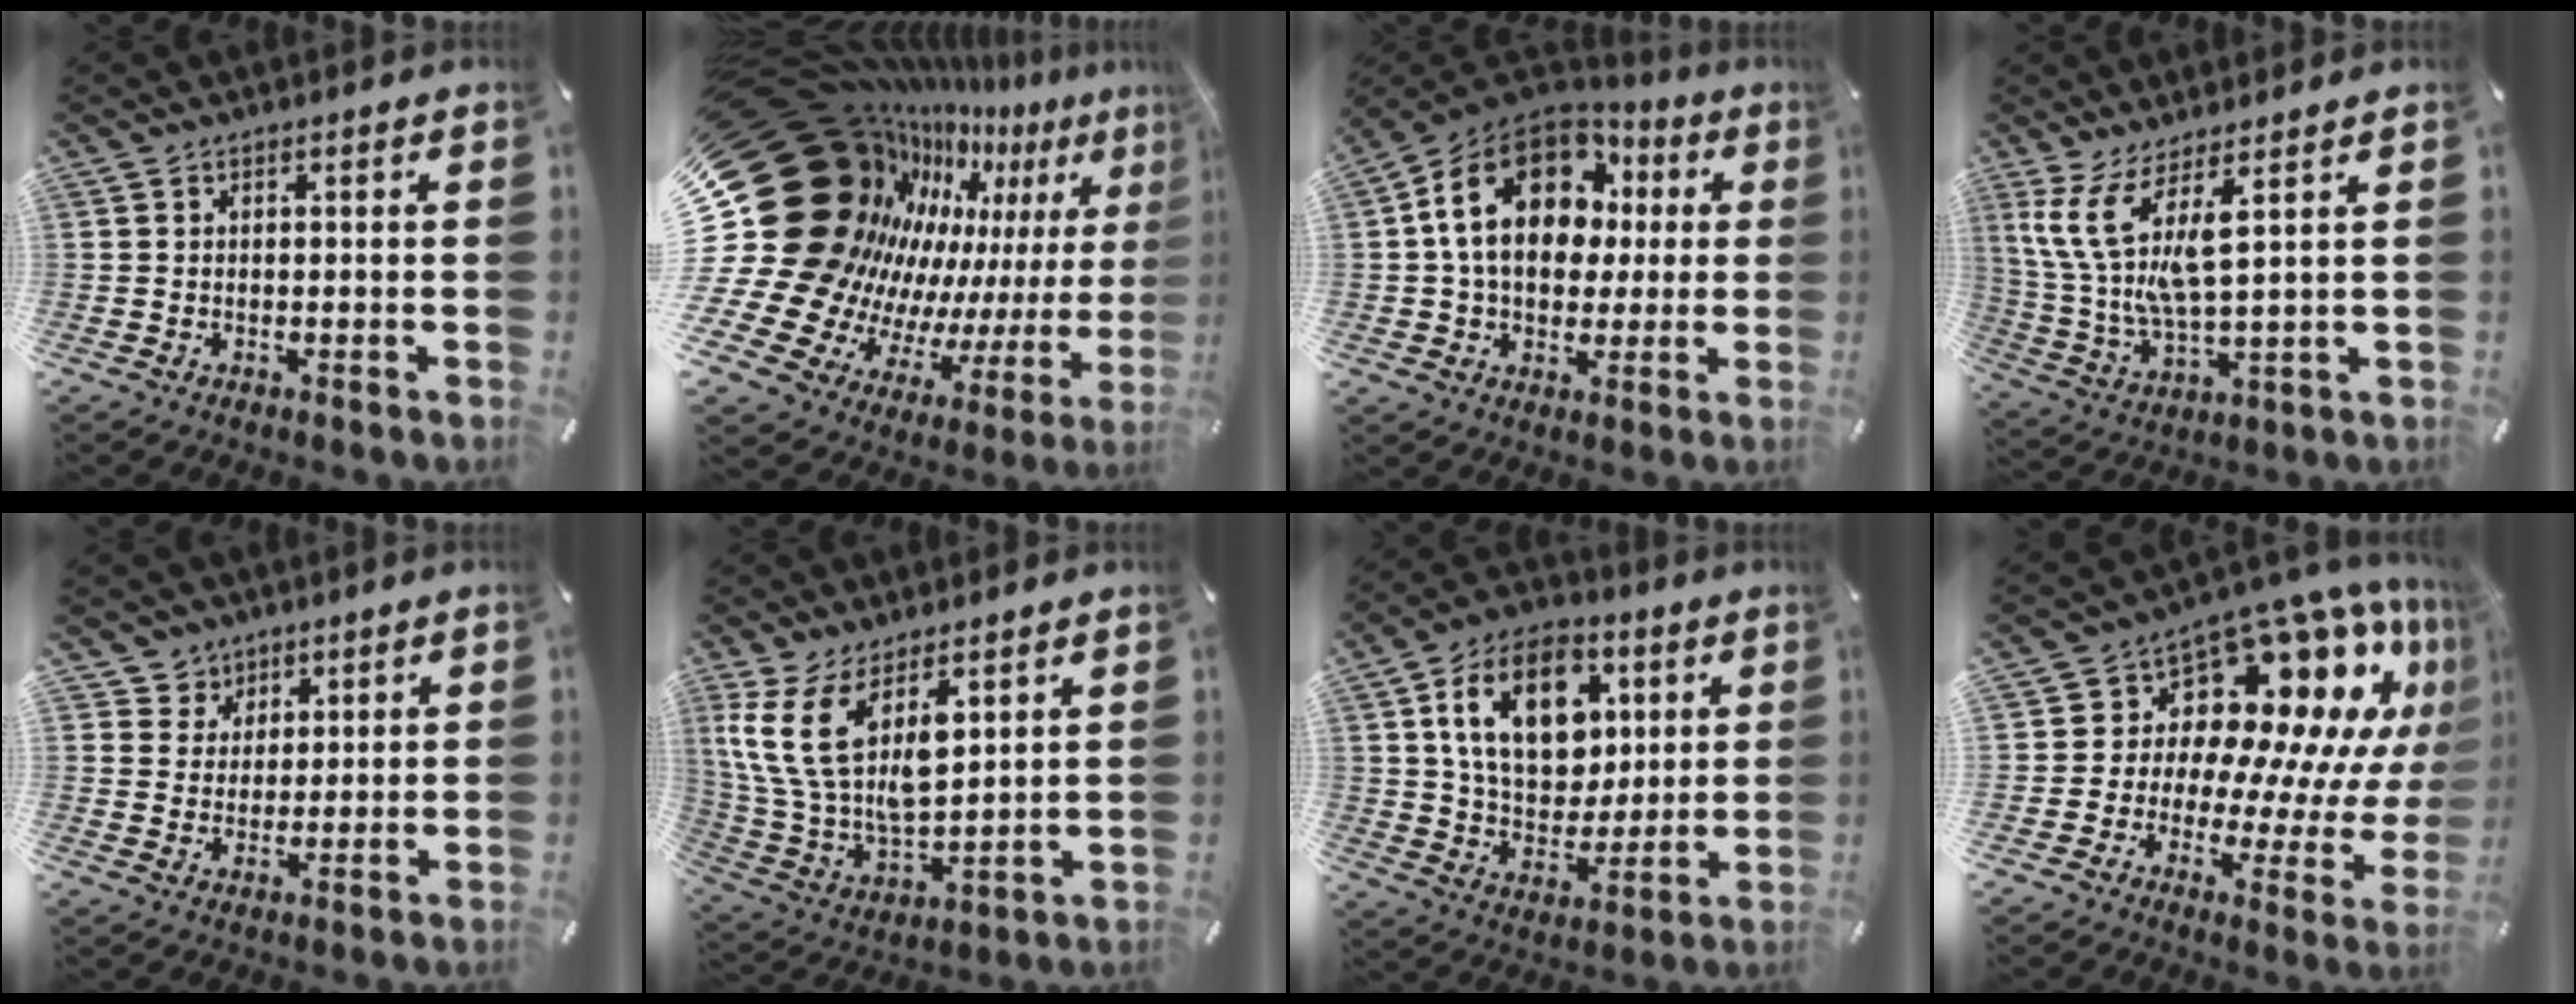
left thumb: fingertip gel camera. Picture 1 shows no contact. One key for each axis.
{"total": 30.1, "fx": 9.6, "fy": 22.4, "fz": 17.6, "tx": -0.225, "ty": -0.148, "tz": 0.262}
{"total": 18.7, "fx": 4.2, "fy": 14.0, "fz": 11.7, "tx": -0.223, "ty": -0.002, "tz": 0.075}
{"total": 10.7, "fx": 5.9, "fy": 1.9, "fz": 8.7, "tx": -0.210, "ty": -0.039, "tz": 0.101}
{"total": 5.6, "fx": 3.2, "fy": 4.6, "fz": -0.4, "tx": -0.001, "ty": -0.017, "tz": 0.059}
{"total": 15.1, "fx": 7.6, "fy": 8.0, "fz": 10.3, "tx": -0.250, "ty": -0.042, "tz": 0.139}
{"total": 17.3, "fx": 5.3, "fy": 12.5, "fz": 10.6, "tx": -0.178, "ty": 0.002, "tz": 0.100}
{"total": 16.8, "fx": 10.1, "fy": 10.1, "fz": 8.8, "tx": -0.118, "ty": -0.112, "tz": 0.178}